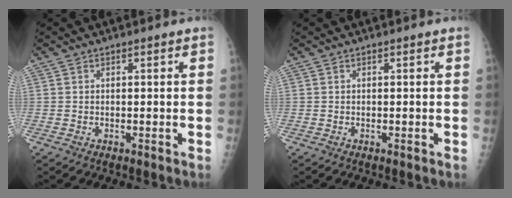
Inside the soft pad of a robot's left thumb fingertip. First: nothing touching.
{"total": 0.0}